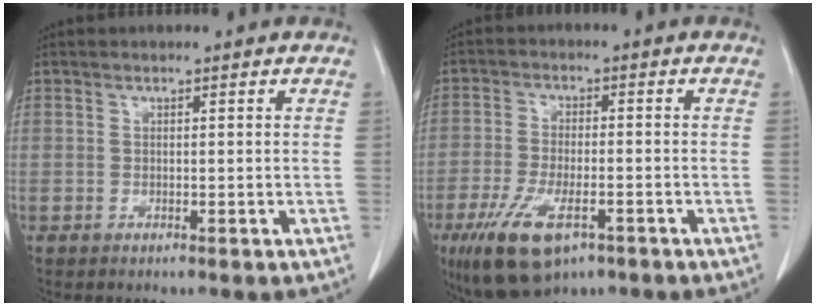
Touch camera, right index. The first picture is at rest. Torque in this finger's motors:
{"motor_torque": [1.36, -0.78, 0.58, 0.17]}